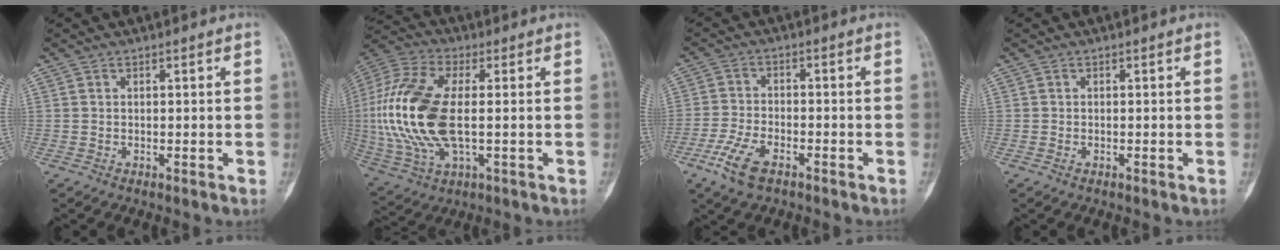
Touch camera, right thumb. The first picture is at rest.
{"total": 20.2, "force": [-0.2, 9.7, 17.7], "torque": [-0.395, 0.003, -0.002]}
{"total": 7.2, "force": [-4.3, 3.3, 4.8], "torque": [-0.110, 0.010, -0.082]}
{"total": 0.0}